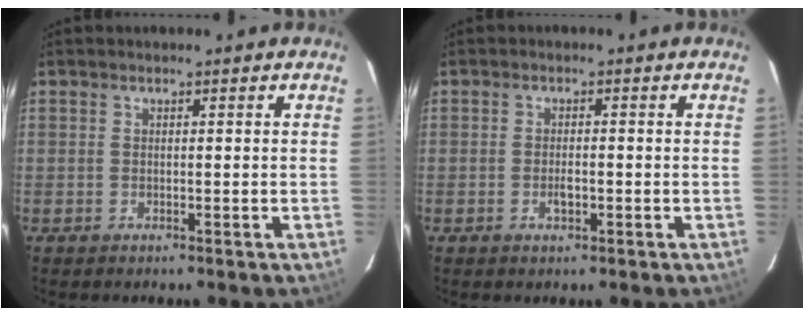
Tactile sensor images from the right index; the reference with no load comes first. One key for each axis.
{"total": 2.2, "fx": -0.8, "fy": 1.0, "fz": 1.8, "tx": -0.035, "ty": 0.000, "tz": -0.014}